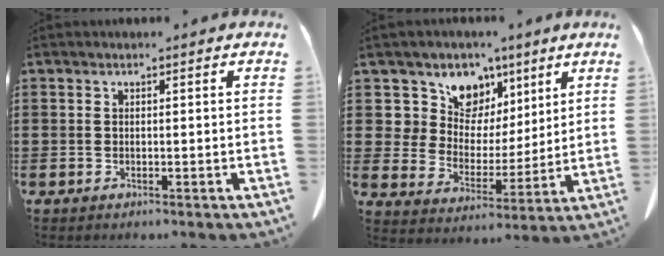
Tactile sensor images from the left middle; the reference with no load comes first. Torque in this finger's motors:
{"motor_torque": [2.14, 0.00, 0.17, 0.02]}